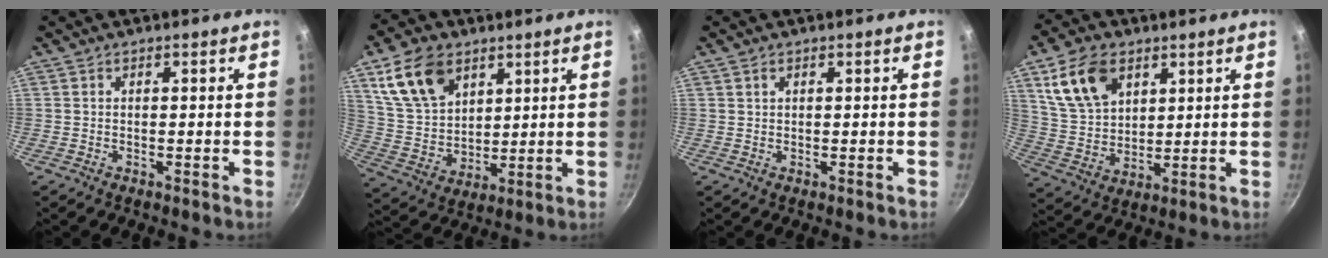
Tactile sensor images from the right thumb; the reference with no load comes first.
{"total": 14.8, "force": [7.3, 9.9, 8.1], "torque": [-0.130, -0.022, 0.153]}
{"total": 1.0, "force": [0.6, 0.7, 0.5], "torque": [-0.008, 0.003, 0.010]}
{"total": 13.4, "force": [6.2, 8.7, 8.0], "torque": [-0.134, -0.015, 0.129]}